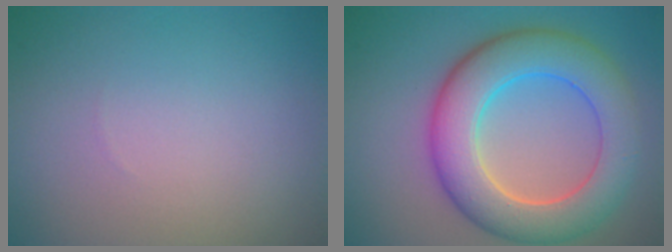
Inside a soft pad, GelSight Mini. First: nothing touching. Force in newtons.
{"total": 8.5, "press": 8.5, "slide": 0.2}